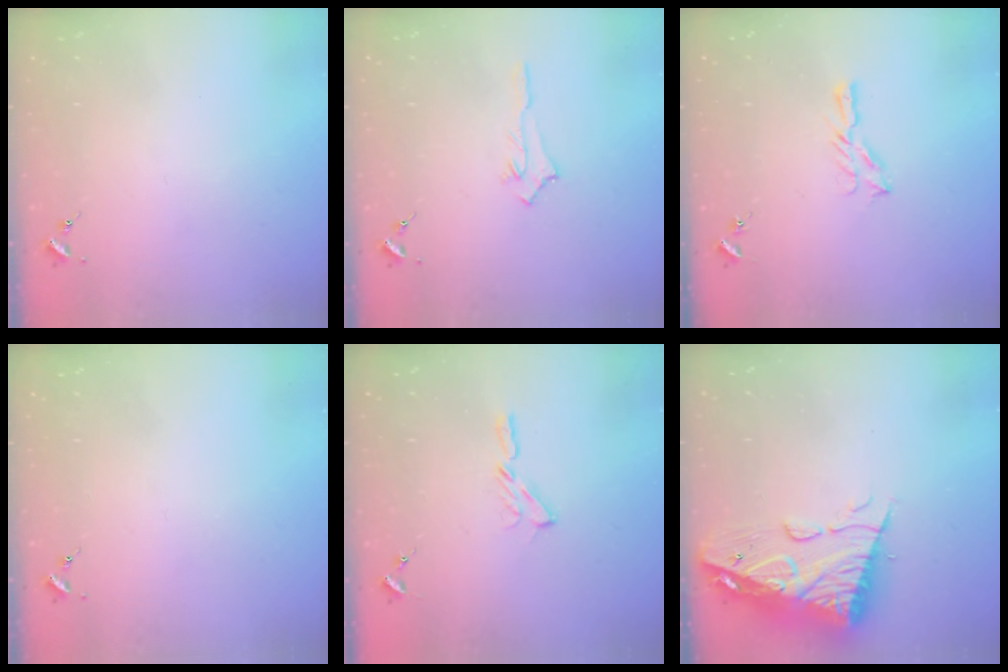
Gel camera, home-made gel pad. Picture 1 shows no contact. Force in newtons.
{"total": 4.3, "press": 4.2, "slide": 0.5}
{"total": 5.1, "press": 5.1, "slide": 0.5}
{"total": 0.0}
{"total": 4.0, "press": 4.0, "slide": 0.4}
{"total": 14.9, "press": 14.8, "slide": 1.2}